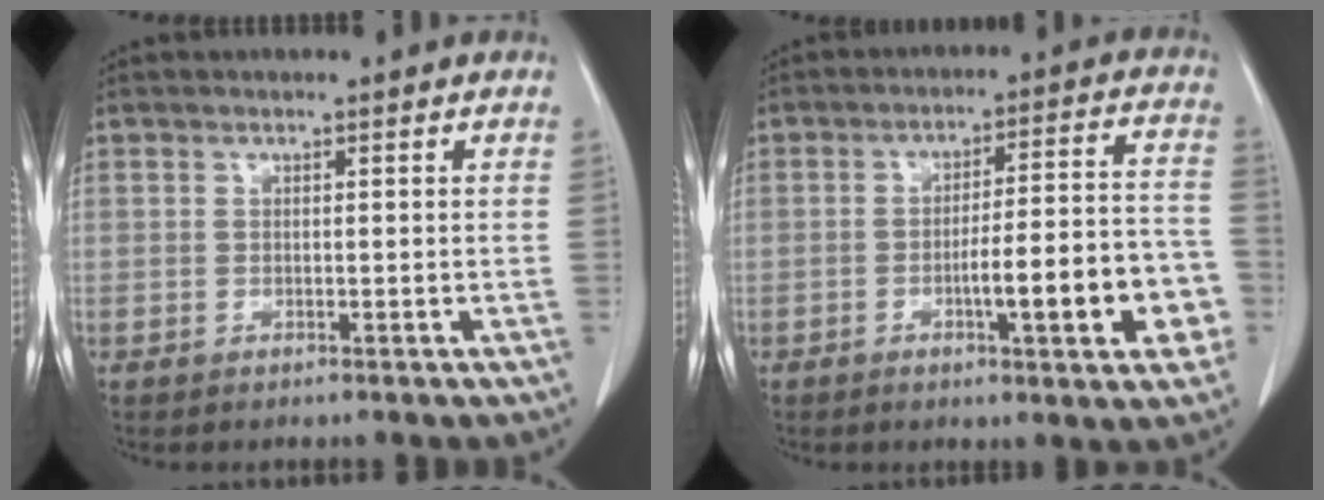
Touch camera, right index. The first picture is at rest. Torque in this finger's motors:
{"motor_torque": [1.49, -0.65, 0.39, 0.08]}